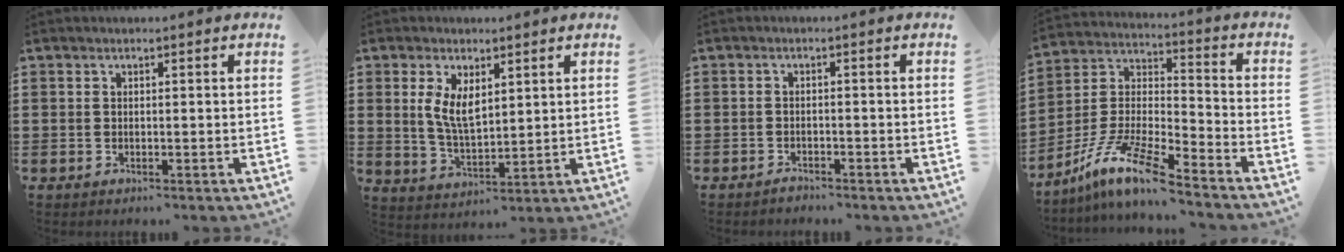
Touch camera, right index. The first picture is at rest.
{"total": 5.5, "force": [1.9, 2.7, 4.4], "torque": [-0.084, 0.002, 0.032]}
{"total": 1.3, "force": [-1.3, 0.2, 0.0], "torque": [-0.005, 0.003, -0.028]}
{"total": 10.7, "force": [-8.6, 1.0, 6.2], "torque": [-0.144, 0.000, -0.179]}